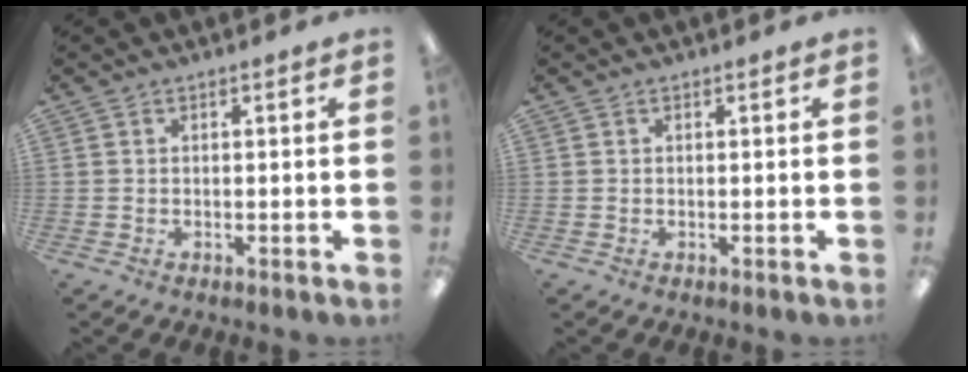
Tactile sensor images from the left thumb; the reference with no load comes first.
{"total": 0.0}